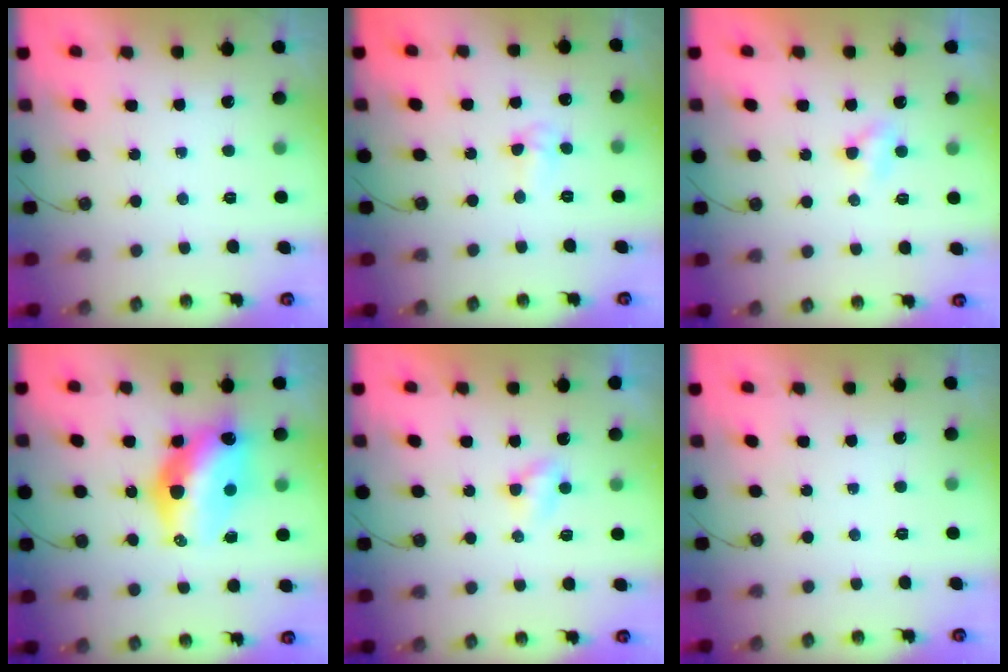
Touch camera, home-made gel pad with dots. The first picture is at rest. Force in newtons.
{"total": 3.6, "press": 2.6, "slide": 2.5}
{"total": 3.4, "press": 3.4, "slide": 0.6}
{"total": 14.4, "press": 14.3, "slide": 1.3}
{"total": 2.8, "press": 2.8, "slide": 0.3}
{"total": 0.0}